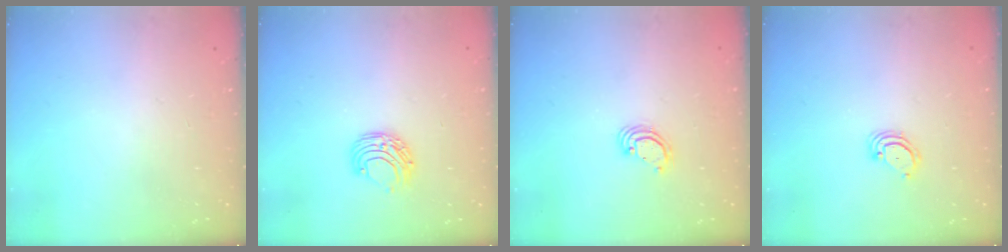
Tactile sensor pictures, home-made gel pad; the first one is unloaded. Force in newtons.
{"total": 6.8, "press": 6.7, "slide": 0.6}
{"total": 3.6, "press": 3.6, "slide": 0.3}
{"total": 3.5, "press": 3.5, "slide": 0.3}